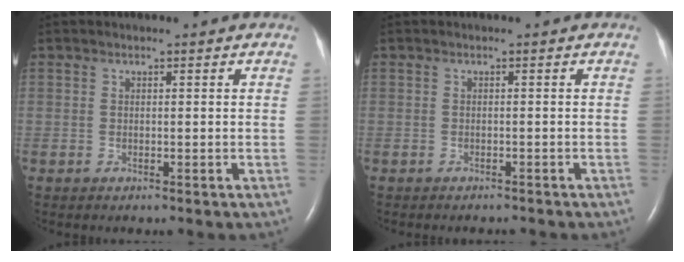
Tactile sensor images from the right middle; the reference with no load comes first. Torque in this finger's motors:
{"motor_torque": [0.01, 0.00, 0.00, 0.00]}